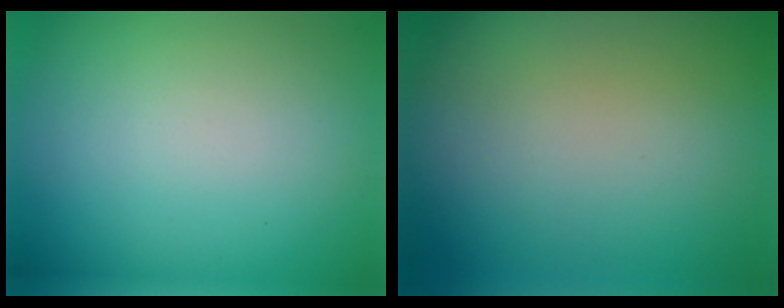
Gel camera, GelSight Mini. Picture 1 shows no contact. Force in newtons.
{"total": 0.0}